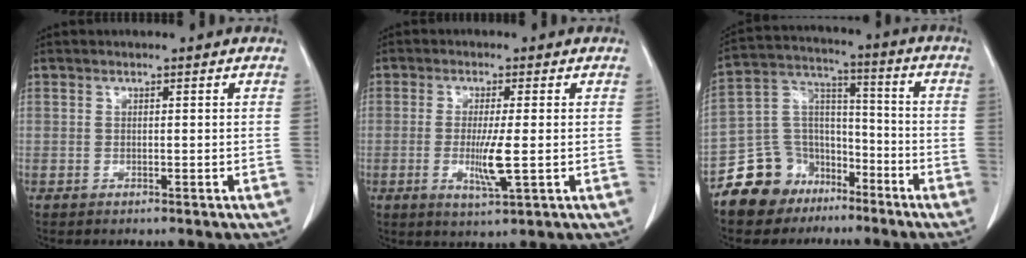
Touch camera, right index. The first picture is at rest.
{"total": 5.6, "force": [-0.8, 0.1, 5.6], "torque": [-0.109, -0.015, -0.014]}
{"total": 11.9, "force": [-8.0, 8.6, 1.6], "torque": [-0.034, 0.070, -0.140]}